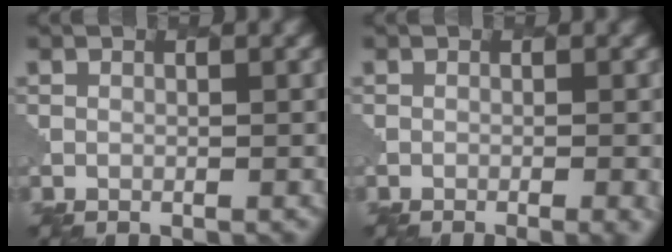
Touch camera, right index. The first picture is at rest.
{"total": 3.0, "force": [-0.9, 1.1, 2.6], "torque": [-0.016, 0.007, -0.005]}